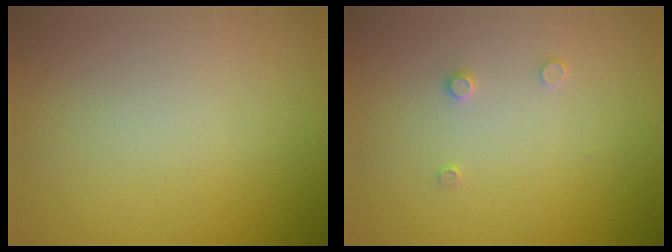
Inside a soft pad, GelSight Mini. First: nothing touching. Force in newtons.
{"total": 0.8, "press": 0.8, "slide": 0.0}